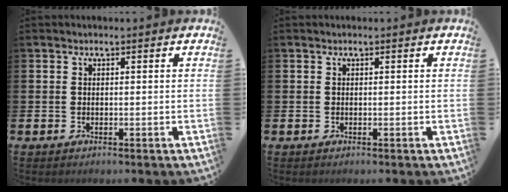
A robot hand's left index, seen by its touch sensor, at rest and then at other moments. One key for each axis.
{"total": 0.0}